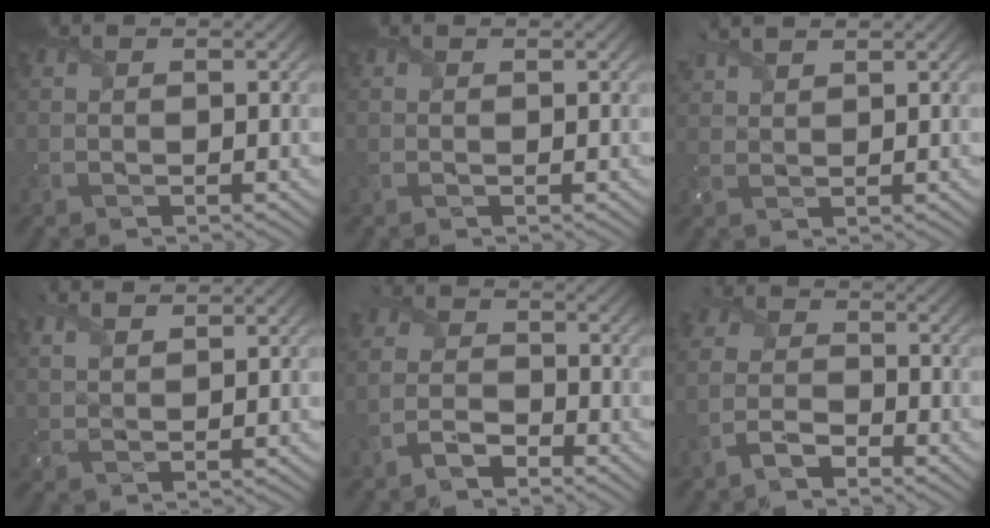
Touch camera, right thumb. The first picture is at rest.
{"total": 0.0}
{"total": 3.9, "force": [3.3, 0.9, 1.8], "torque": [-0.048, 0.015, 0.066]}
{"total": 3.9, "force": [3.0, 1.0, 2.3], "torque": [-0.044, 0.006, 0.050]}
{"total": 3.2, "force": [-2.5, 1.8, 1.1], "torque": [-0.023, 0.000, -0.063]}
{"total": 3.5, "force": [-2.5, 1.9, 1.6], "torque": [-0.031, -0.001, -0.064]}